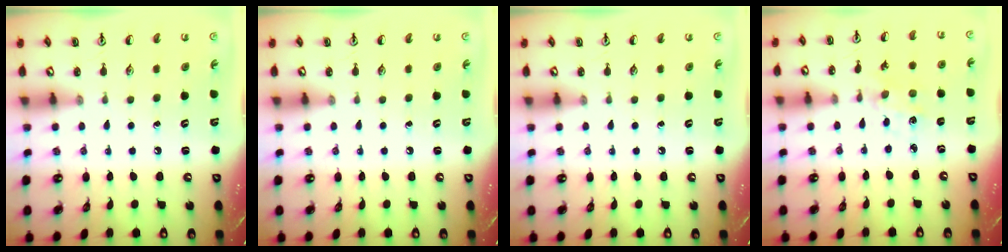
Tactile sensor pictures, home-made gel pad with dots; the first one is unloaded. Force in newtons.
{"total": 0.0}
{"total": 0.0}
{"total": 1.7, "press": 1.6, "slide": 0.3}